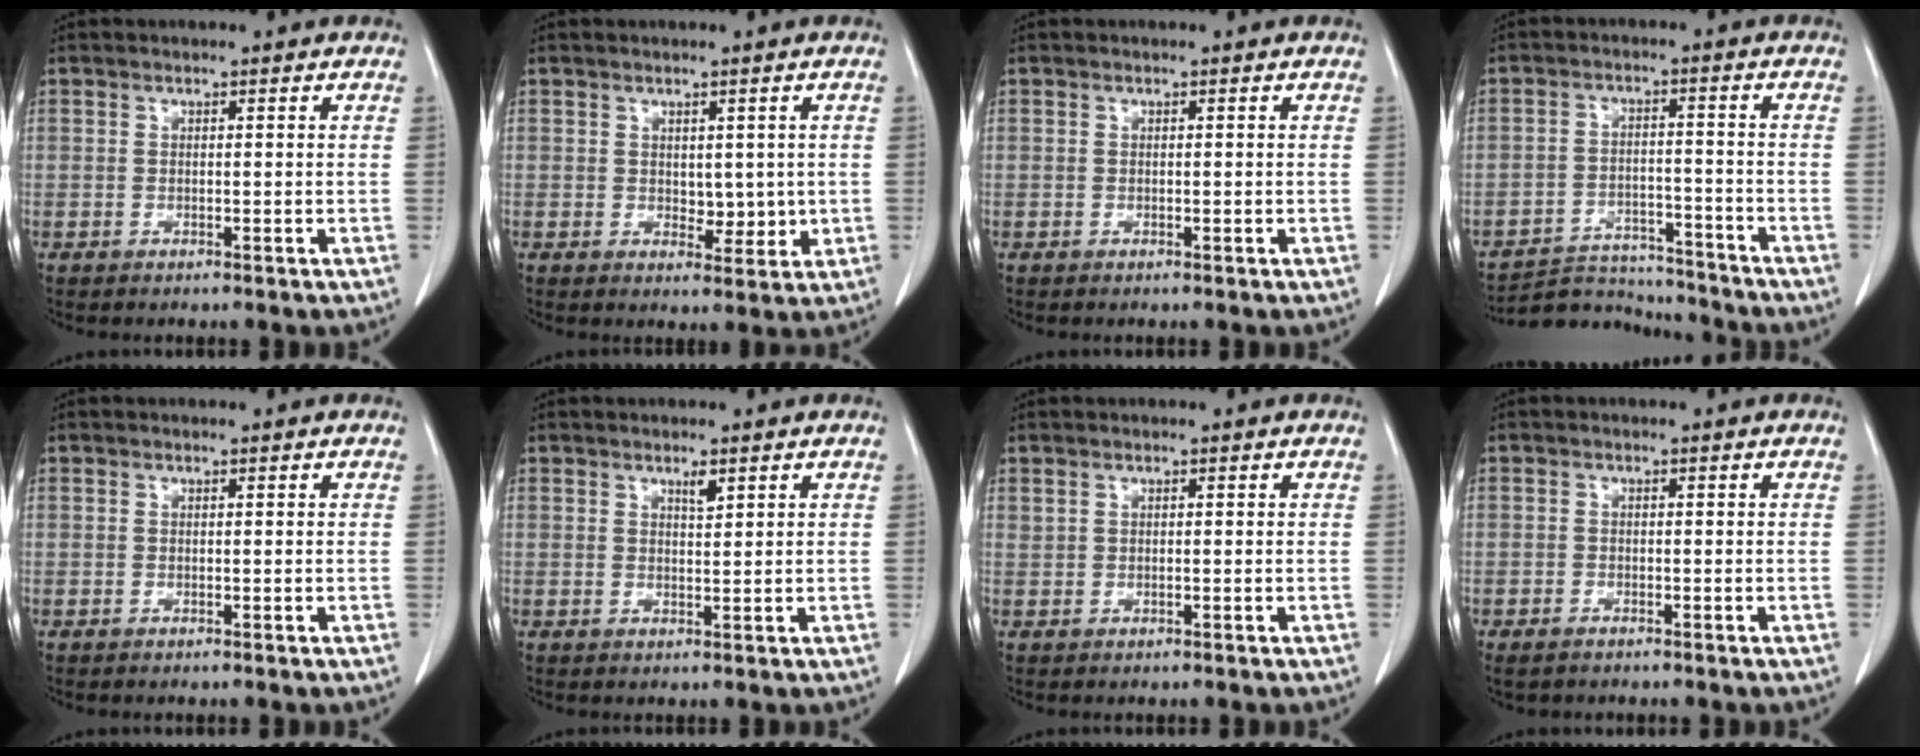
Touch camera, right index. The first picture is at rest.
{"total": 3.2, "force": [0.1, 2.1, 2.4], "torque": [-0.024, -0.005, 0.008]}
{"total": 0.0}
{"total": 9.8, "force": [-9.7, 1.5, 0.0], "torque": [0.004, 0.014, -0.152]}
{"total": 0.0}
{"total": 1.5, "force": [1.0, 0.3, 1.0], "torque": [-0.022, -0.004, 0.019]}
{"total": 0.0}
{"total": 2.1, "force": [-1.6, 1.1, 0.8], "torque": [-0.015, -0.001, -0.021]}